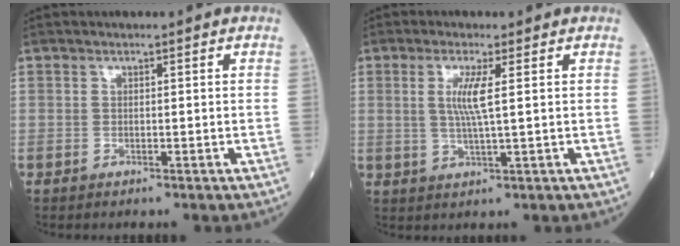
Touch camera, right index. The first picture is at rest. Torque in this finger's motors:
{"motor_torque": [1.02, 0.25, 0.47, 0.14]}